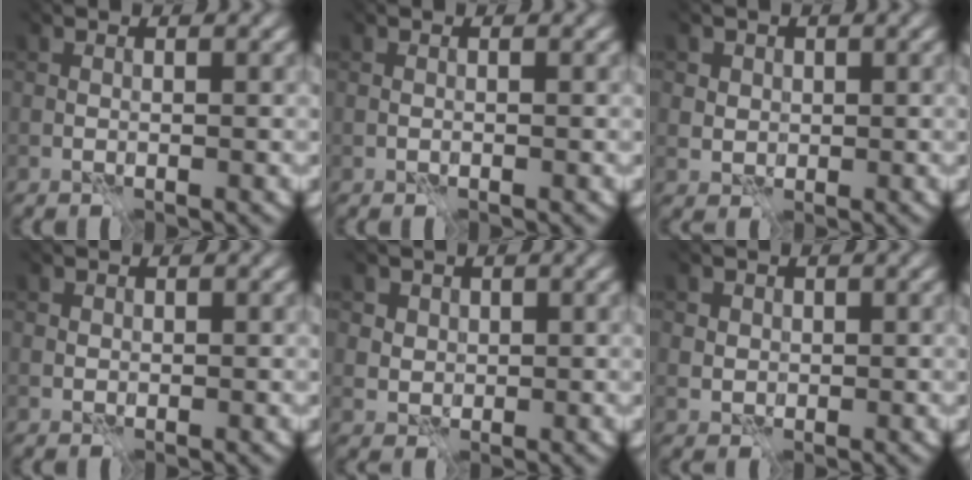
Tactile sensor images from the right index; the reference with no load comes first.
{"total": 0.0}
{"total": 3.4, "force": [1.6, 2.8, 1.1], "torque": [-0.037, 0.005, 0.024]}
{"total": 0.6, "force": [0.3, 0.5, 0.0], "torque": [0.001, -0.003, 0.004]}
{"total": 3.9, "force": [2.0, 3.1, 1.3], "torque": [-0.041, 0.005, 0.033]}
{"total": 2.7, "force": [1.2, 2.3, 0.9], "torque": [-0.029, 0.003, 0.015]}